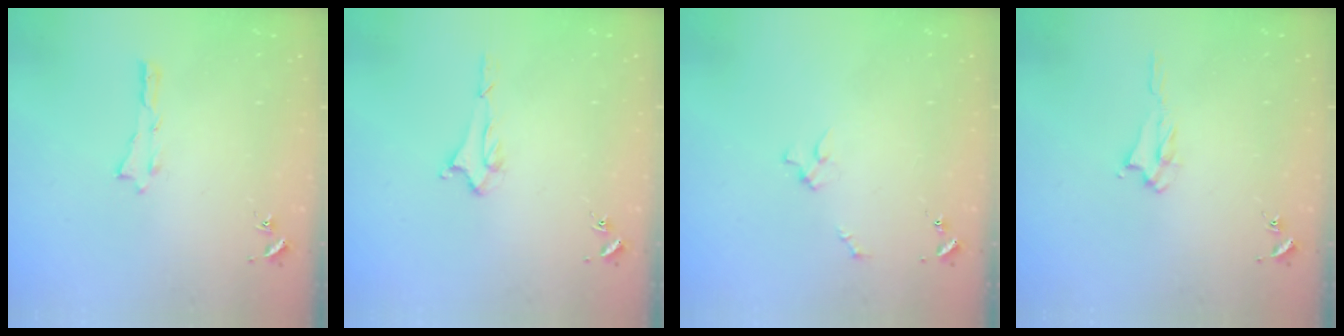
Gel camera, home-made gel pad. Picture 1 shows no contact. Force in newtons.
{"total": 1.5, "press": 1.5, "slide": 0.2}
{"total": 2.3, "press": 2.2, "slide": 0.3}
{"total": 2.1, "press": 2.0, "slide": 0.3}